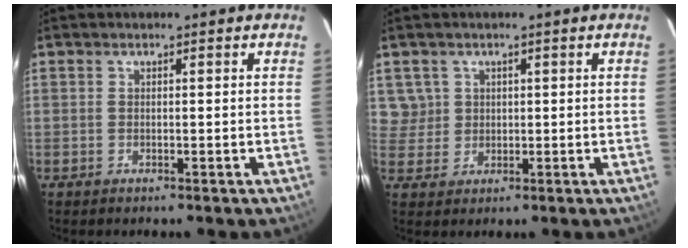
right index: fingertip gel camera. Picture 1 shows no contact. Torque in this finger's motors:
{"motor_torque": [-0.07, -0.02, -0.02, -0.01]}